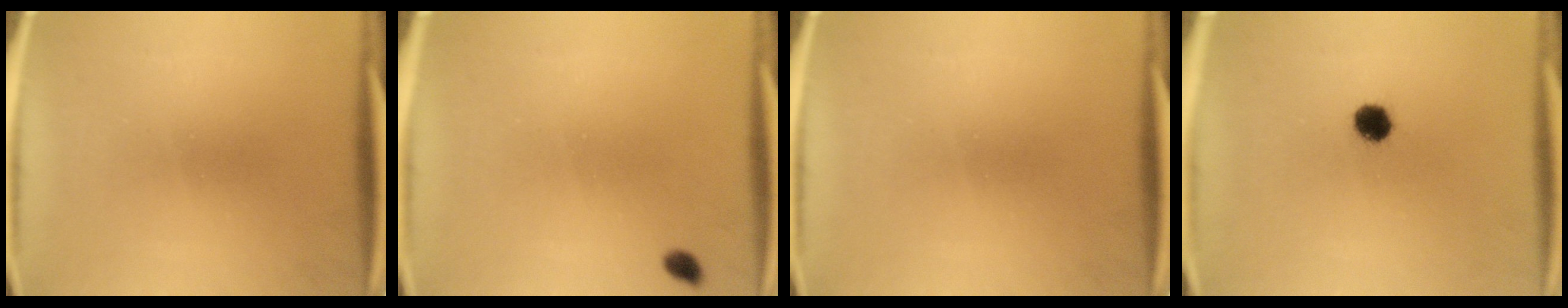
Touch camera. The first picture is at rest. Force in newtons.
{"total": 1.3}
{"total": 0.0}
{"total": 4.3}